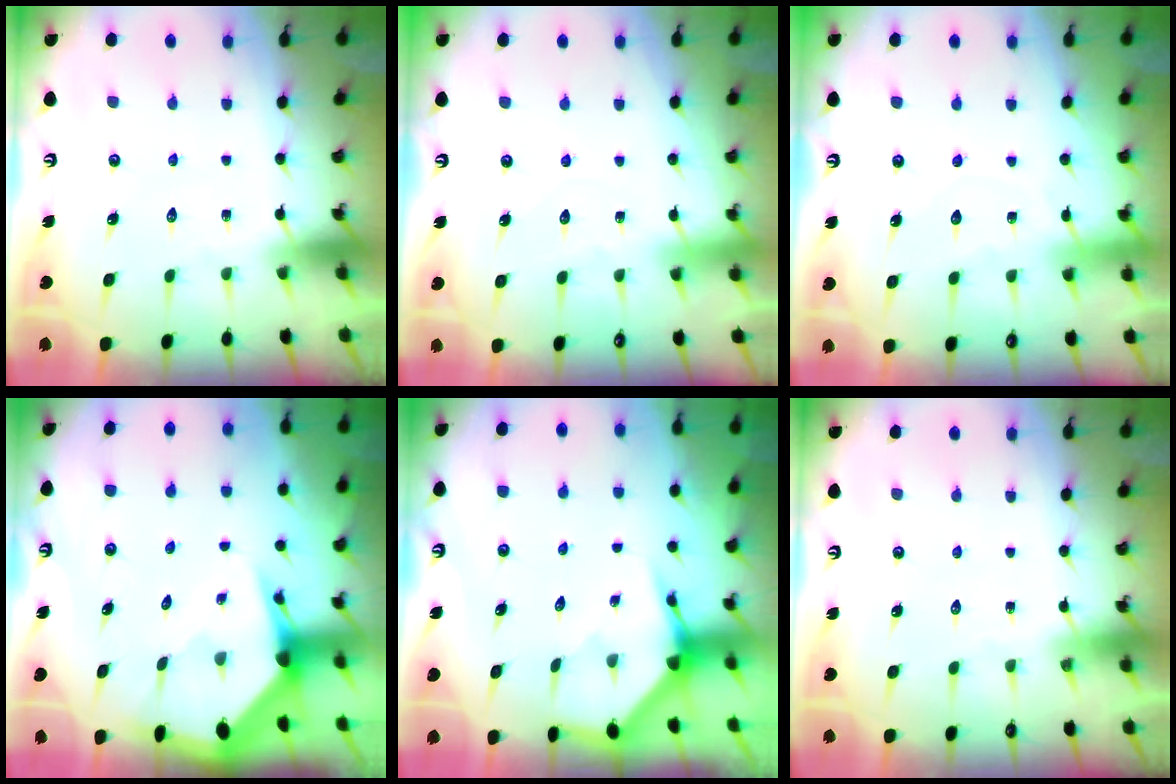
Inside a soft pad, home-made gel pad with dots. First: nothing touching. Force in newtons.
{"total": 2.9, "press": 2.9, "slide": 0.3}
{"total": 4.7, "press": 4.6, "slide": 0.5}
{"total": 4.4, "press": 4.4, "slide": 0.2}
{"total": 3.9, "press": 3.9, "slide": 0.3}
{"total": 0.0}